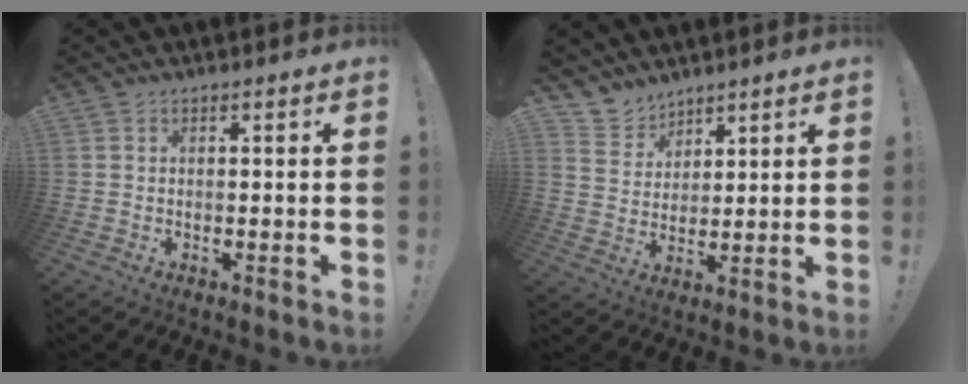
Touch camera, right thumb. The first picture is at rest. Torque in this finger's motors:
{"motor_torque": [-0.35, 0.35, -0.51, 0.42, 0.03]}